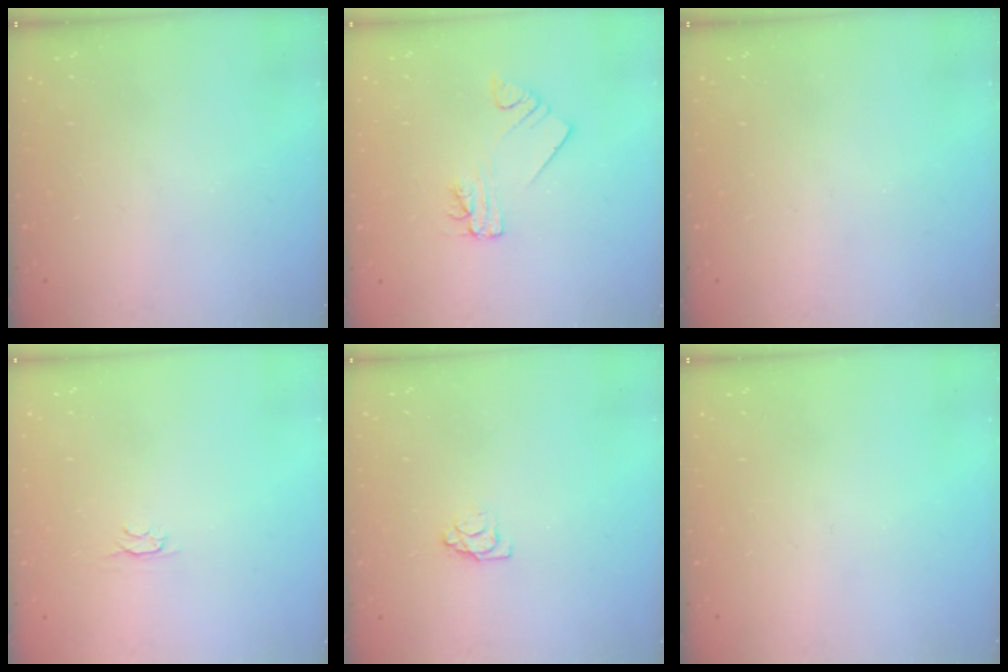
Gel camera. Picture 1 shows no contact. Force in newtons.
{"total": 2.2, "press": 2.2, "slide": 0.1}
{"total": 0.0}
{"total": 2.4, "press": 2.3, "slide": 0.5}
{"total": 3.6, "press": 3.6, "slide": 0.4}
{"total": 0.0}